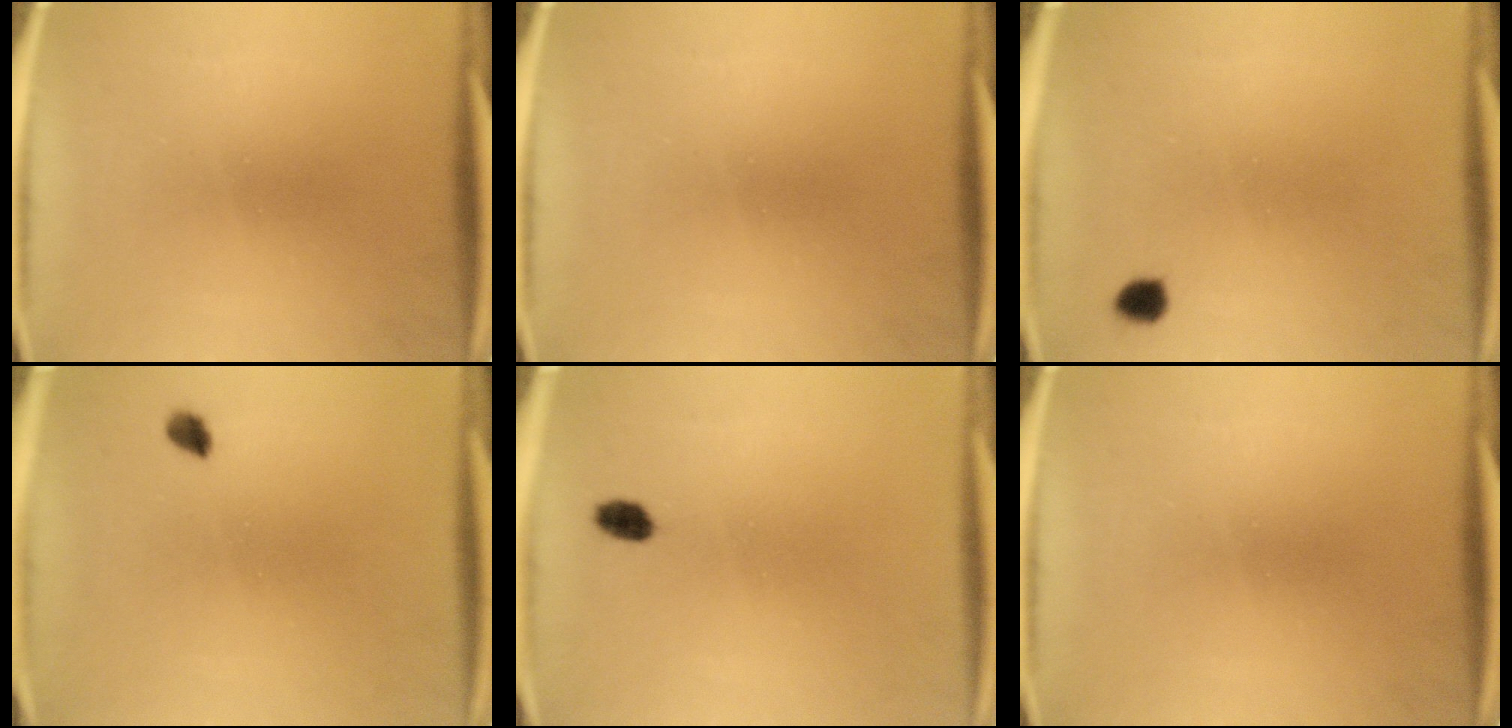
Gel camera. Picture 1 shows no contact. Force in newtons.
{"total": 0.0}
{"total": 1.9}
{"total": 1.6}
{"total": 2.1}
{"total": 0.0}